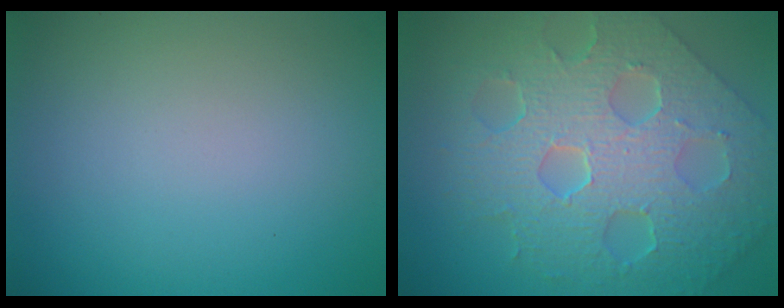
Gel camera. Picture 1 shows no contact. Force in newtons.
{"total": 9.8, "press": 6.8, "slide": 7.0}